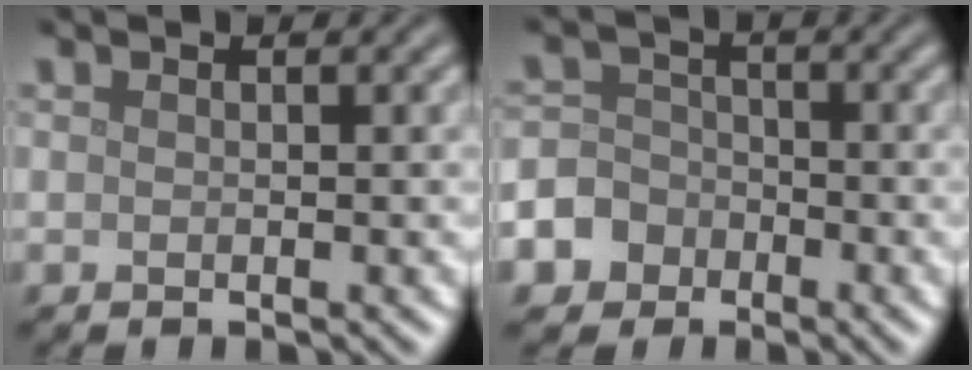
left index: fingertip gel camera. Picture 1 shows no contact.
{"total": 6.9, "force": [-3.6, 5.8, 1.2], "torque": [-0.022, -0.010, -0.083]}